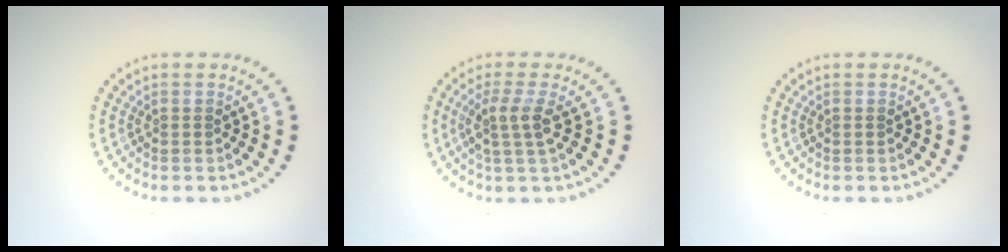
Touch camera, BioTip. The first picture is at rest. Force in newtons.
{"total": 2.6, "press": 2.0, "slide": 1.6}
{"total": 0.0}